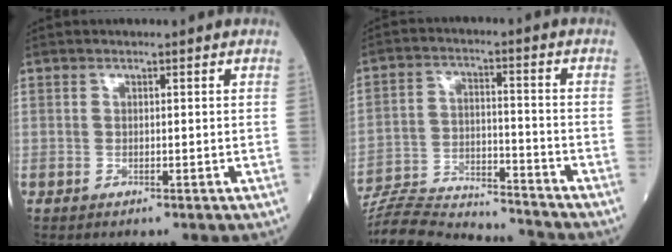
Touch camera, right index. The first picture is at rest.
{"total": 17.7, "force": [-17.2, 1.3, 3.9], "torque": [-0.082, 0.007, -0.271]}